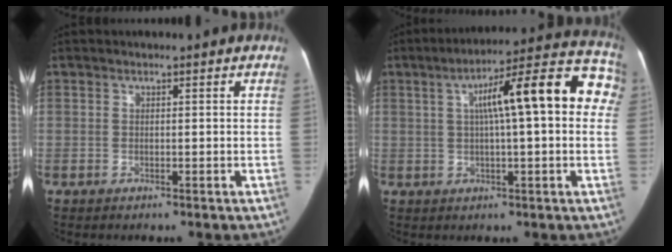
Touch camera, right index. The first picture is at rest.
{"total": 17.0, "force": [3.5, 3.2, 16.3], "torque": [-0.220, 0.057, 0.043]}